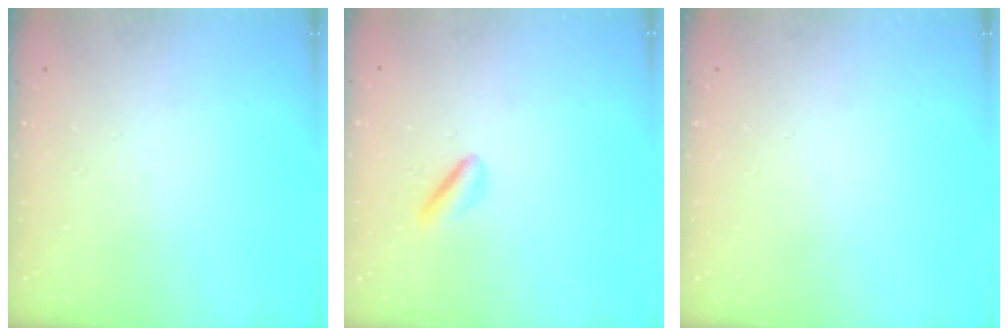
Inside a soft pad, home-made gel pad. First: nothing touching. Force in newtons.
{"total": 2.9, "press": 2.7, "slide": 1.1}
{"total": 0.0}